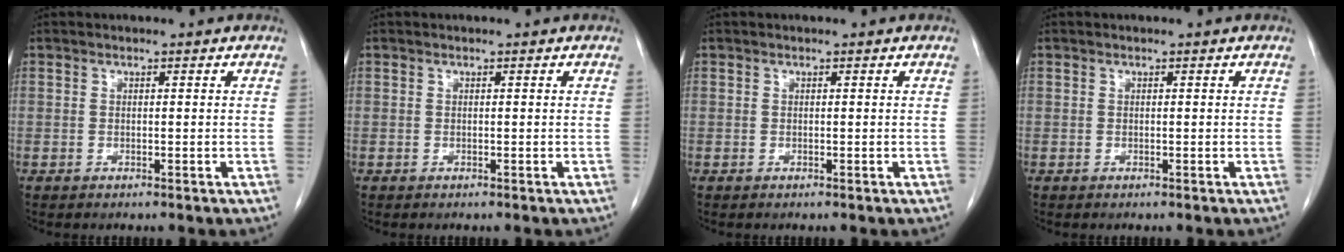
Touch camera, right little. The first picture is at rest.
{"total": 0.0}
{"total": 0.0}
{"total": 0.0}